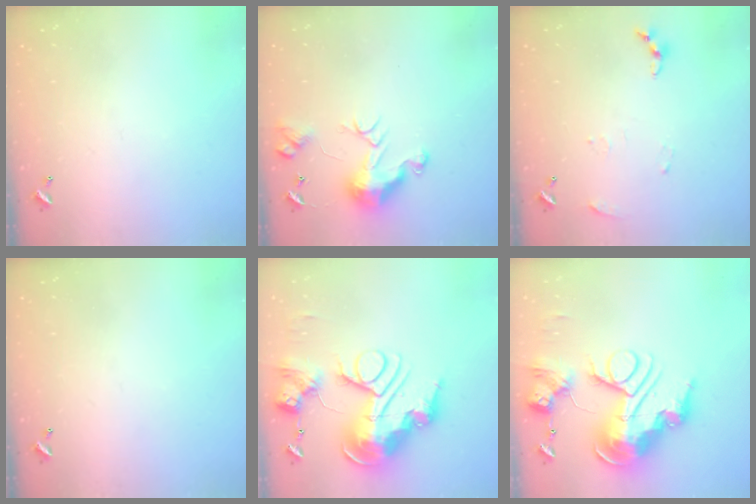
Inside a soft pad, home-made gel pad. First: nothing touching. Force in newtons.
{"total": 10.0, "press": 9.9, "slide": 1.6}
{"total": 6.4, "press": 6.4, "slide": 0.7}
{"total": 0.0}
{"total": 0.9, "press": 0.9, "slide": 0.0}
{"total": 0.7, "press": 0.7, "slide": 0.0}